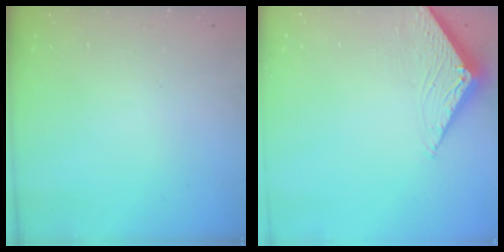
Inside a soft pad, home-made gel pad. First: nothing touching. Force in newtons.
{"total": 2.8, "press": 2.8, "slide": 0.3}